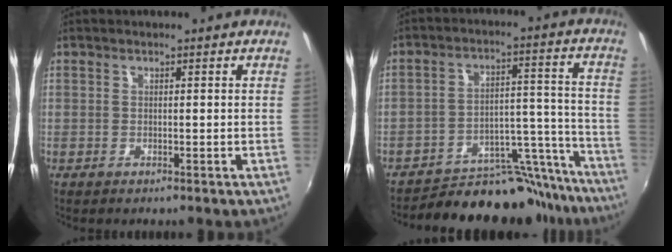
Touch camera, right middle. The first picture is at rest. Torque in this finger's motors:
{"motor_torque": [0.99, -1.15, 0.15, 0.02]}